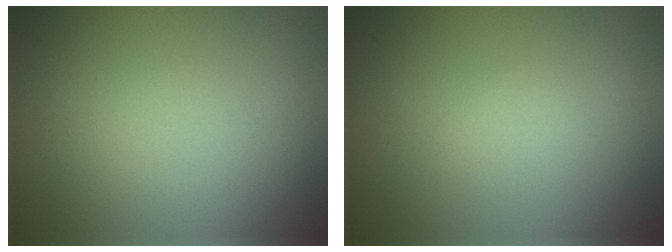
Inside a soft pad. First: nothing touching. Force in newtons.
{"total": 0.6, "press": 0.6, "slide": 0.1}